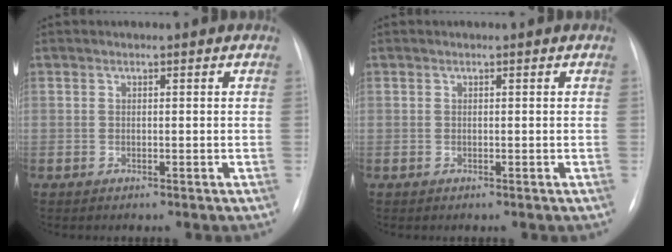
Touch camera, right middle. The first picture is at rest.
{"total": 0.0}